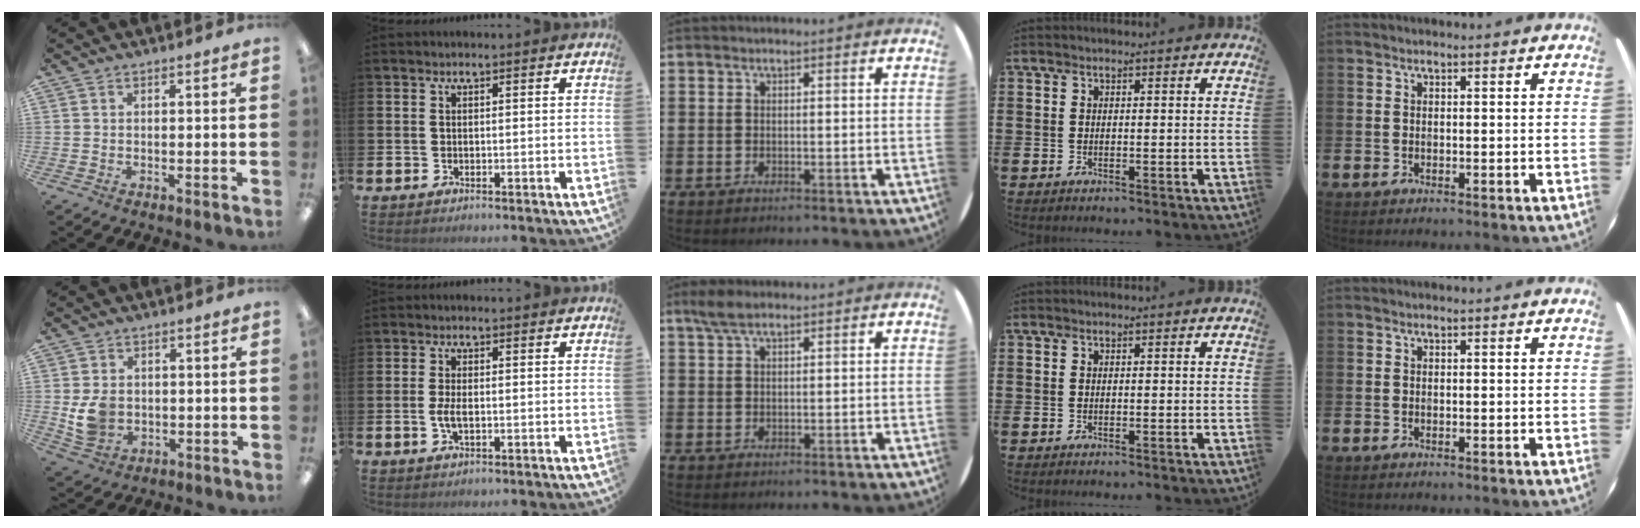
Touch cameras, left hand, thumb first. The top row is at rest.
{"thumb": {"total": 6.4, "force": [0.1, 5.5, 3.3], "torque": [-0.062, 0.005, 0.004]}, "index": {"total": 2.6, "force": [-0.3, 1.1, 2.4], "torque": [-0.033, -0.003, -0.008]}, "middle": {"total": 2.8, "force": [2.1, 0.8, 1.7], "torque": [-0.037, 0.006, 0.037]}}